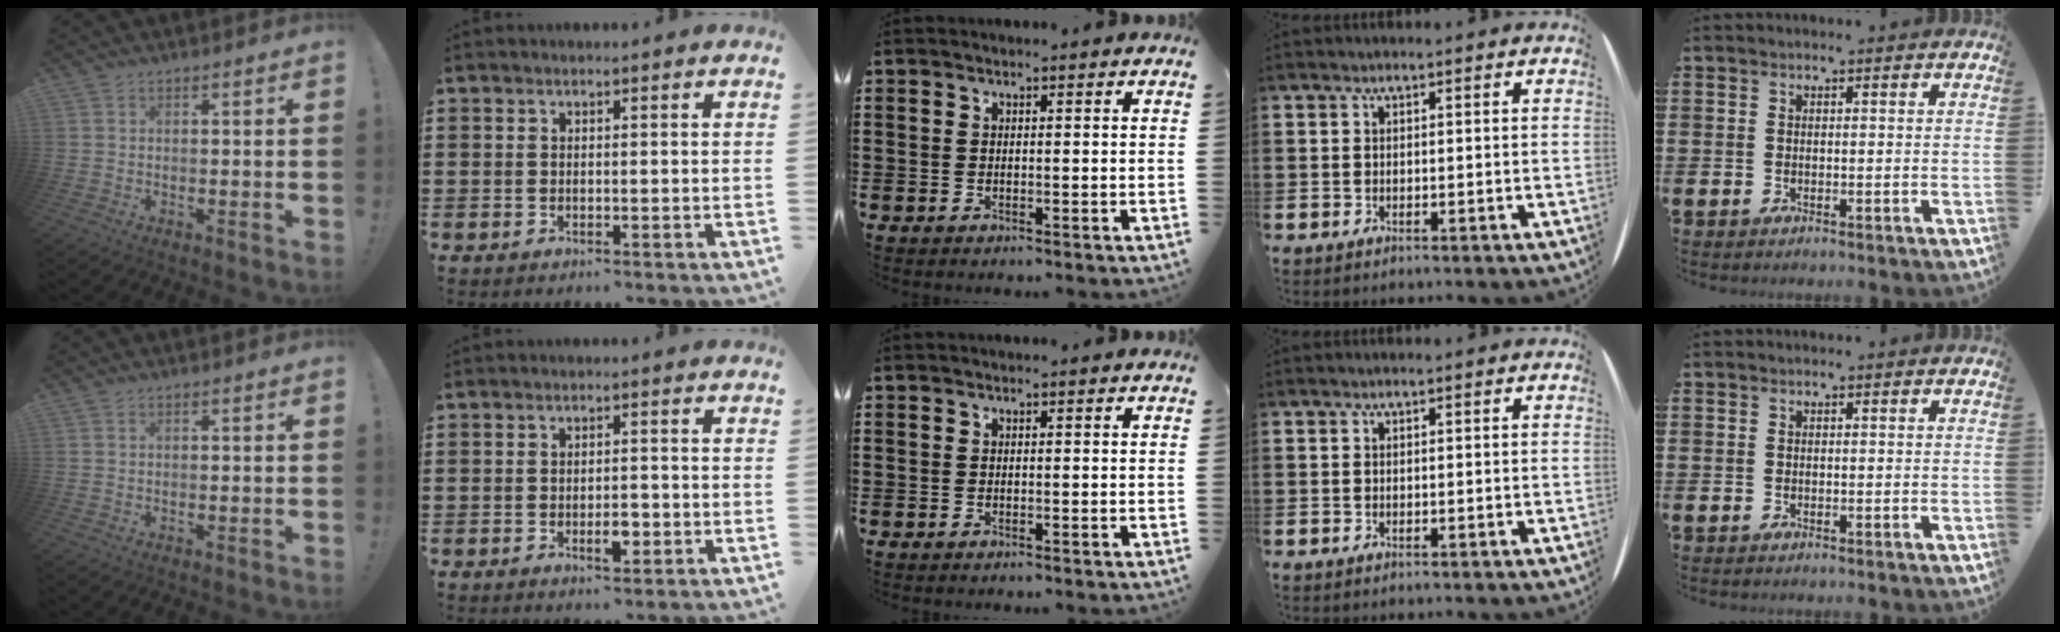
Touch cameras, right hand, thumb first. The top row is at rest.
{"index": {"total": 3.2, "force": [-1.0, 1.3, 2.8], "torque": [-0.049, 0.002, -0.017]}}